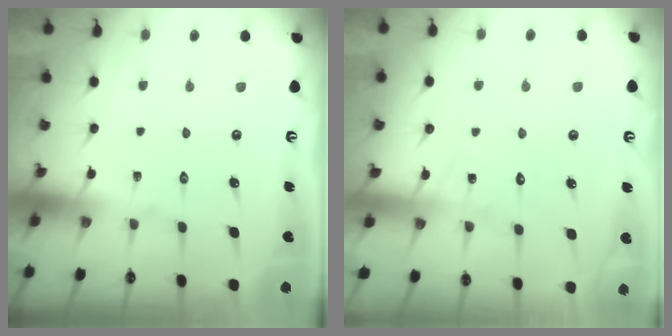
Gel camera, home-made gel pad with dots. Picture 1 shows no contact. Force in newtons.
{"total": 8.4, "press": 8.4, "slide": 0.5}